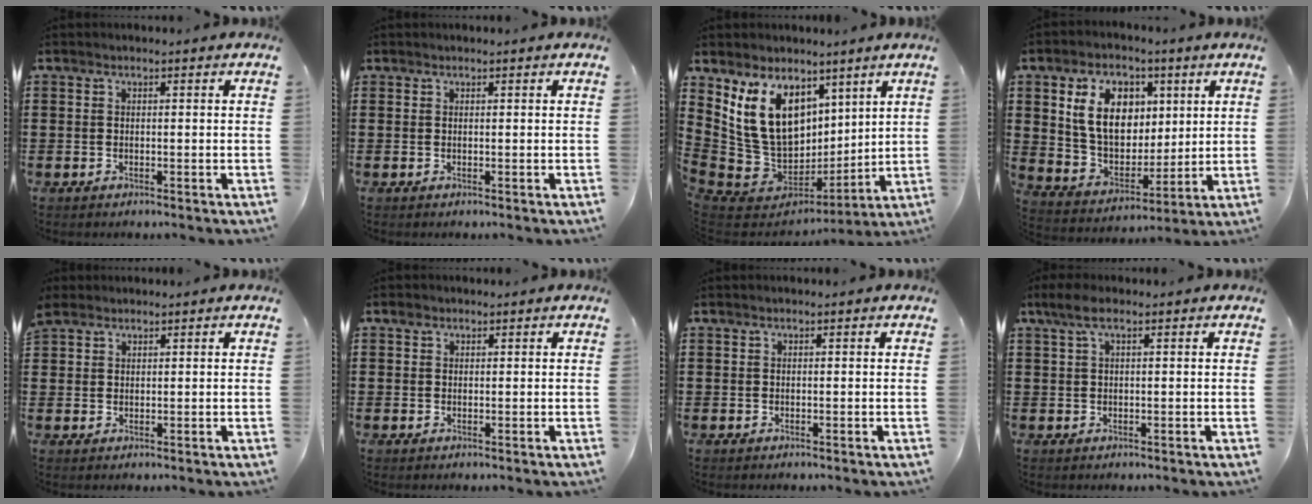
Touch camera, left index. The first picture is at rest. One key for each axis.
{"total": 0.0}
{"total": 14.1, "fx": 5.1, "fy": 10.6, "fz": 7.8, "tx": -0.201, "ty": -0.022, "tz": 0.106}
{"total": 11.1, "fx": 4.2, "fy": 7.8, "fz": 6.7, "tx": -0.150, "ty": 0.017, "tz": 0.078}
{"total": 2.0, "fx": 1.8, "fy": 0.8, "fz": 0.3, "tx": -0.010, "ty": 0.003, "tz": 0.037}
{"total": 1.4, "fx": 0.8, "fy": 1.0, "fz": 0.5, "tx": -0.005, "ty": 0.003, "tz": 0.013}
{"total": 0.0}
{"total": 3.3, "fx": 1.4, "fy": 1.2, "fz": 2.8, "tx": -0.064, "ty": 0.003, "tz": 0.022}